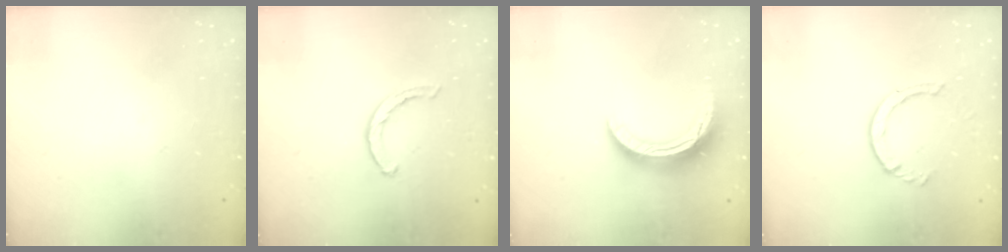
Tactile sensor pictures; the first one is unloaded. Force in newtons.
{"total": 2.1, "press": 2.1, "slide": 0.3}
{"total": 11.8, "press": 11.8, "slide": 0.9}
{"total": 3.2, "press": 3.2, "slide": 0.3}